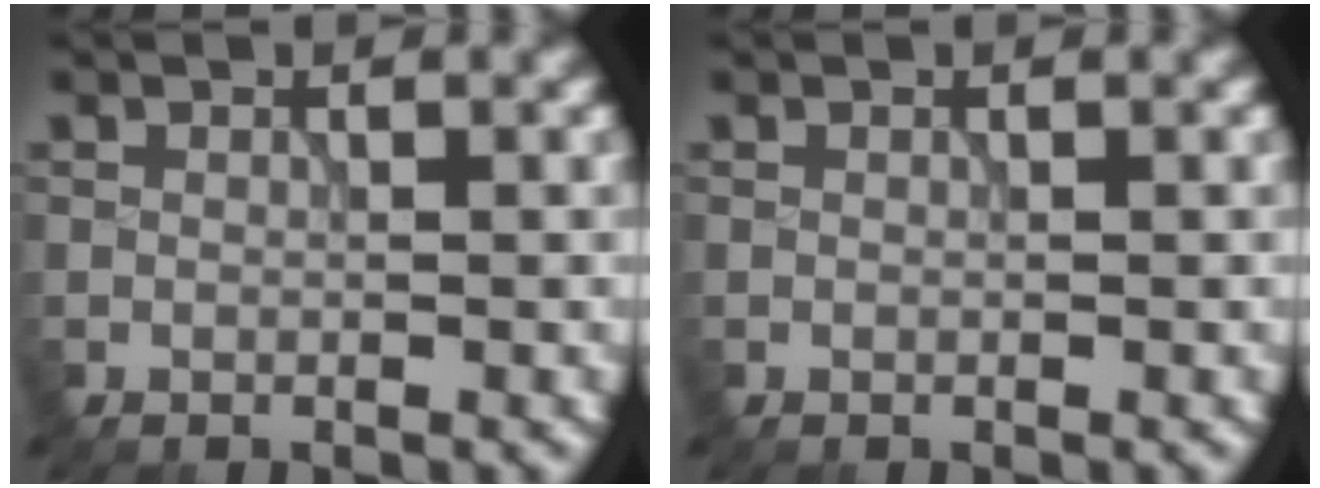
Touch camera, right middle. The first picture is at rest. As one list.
[{"total": 0.0}]